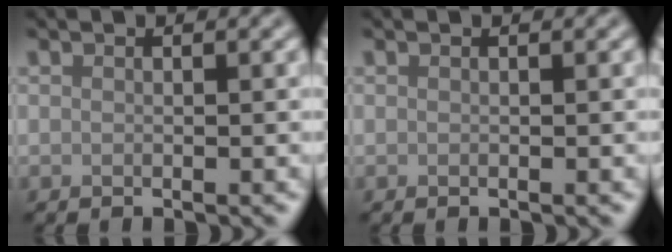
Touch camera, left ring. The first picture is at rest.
{"total": 0.0}